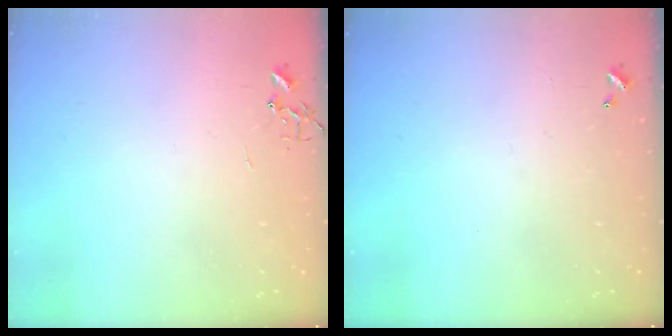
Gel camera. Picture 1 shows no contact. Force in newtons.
{"total": 0.0}